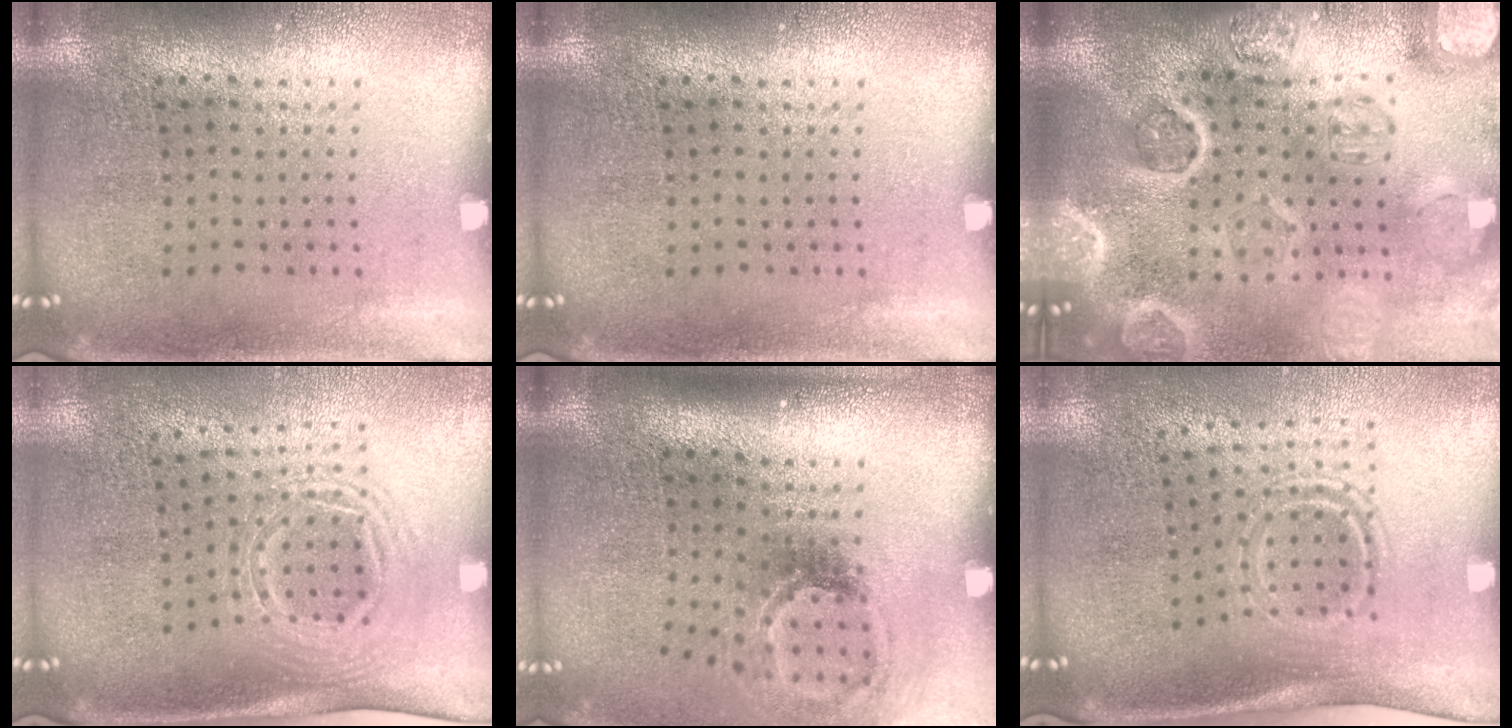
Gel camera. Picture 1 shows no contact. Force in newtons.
{"total": 0.0}
{"total": 5.1, "press": 4.4, "slide": 2.6}
{"total": 1.7, "press": 1.2, "slide": 1.1}
{"total": 1.9, "press": 1.2, "slide": 1.5}
{"total": 1.7, "press": 1.0, "slide": 1.3}